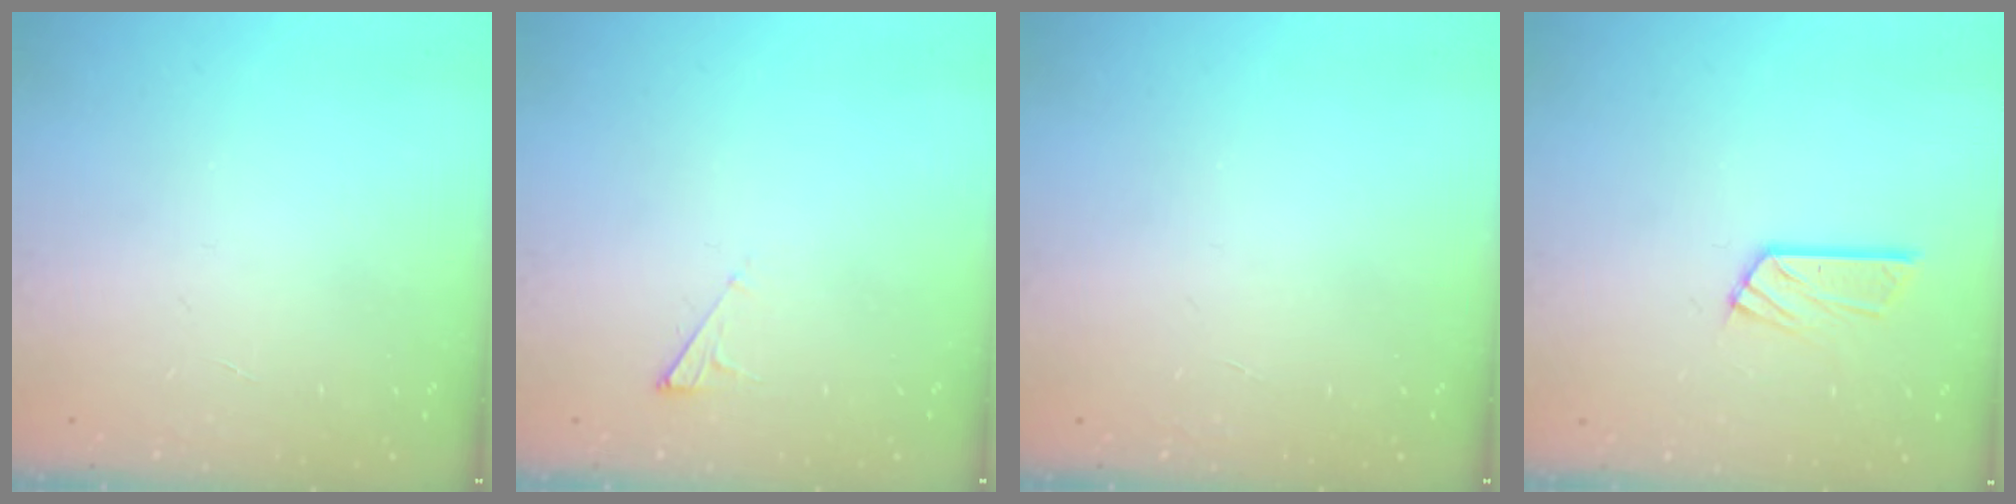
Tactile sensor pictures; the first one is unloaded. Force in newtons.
{"total": 2.3, "press": 2.2, "slide": 0.4}
{"total": 0.0}
{"total": 9.0, "press": 9.0, "slide": 0.8}